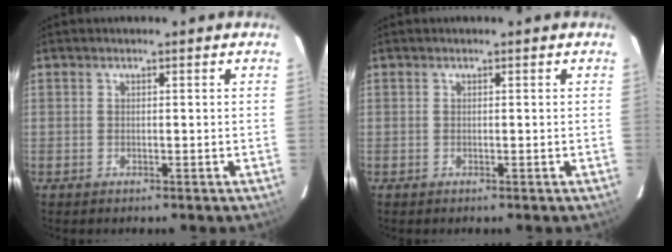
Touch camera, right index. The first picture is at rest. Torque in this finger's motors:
{"motor_torque": [-0.04, 0.03, 0.01, 0.01]}